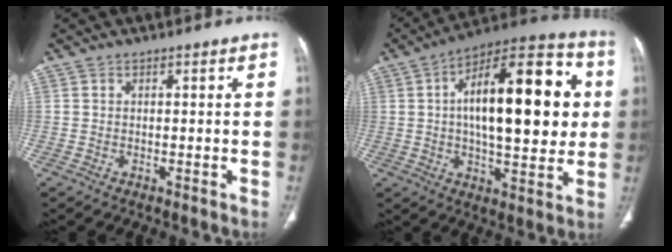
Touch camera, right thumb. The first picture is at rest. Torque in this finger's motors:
{"motor_torque": [-0.53, 1.49, 1.14, 1.03, 0.32]}